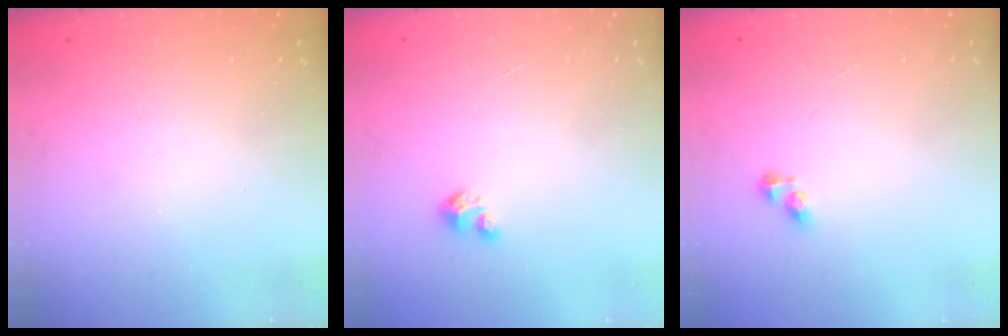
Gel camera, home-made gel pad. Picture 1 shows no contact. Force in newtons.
{"total": 1.7, "press": 1.7, "slide": 0.1}
{"total": 3.6, "press": 3.6, "slide": 0.6}